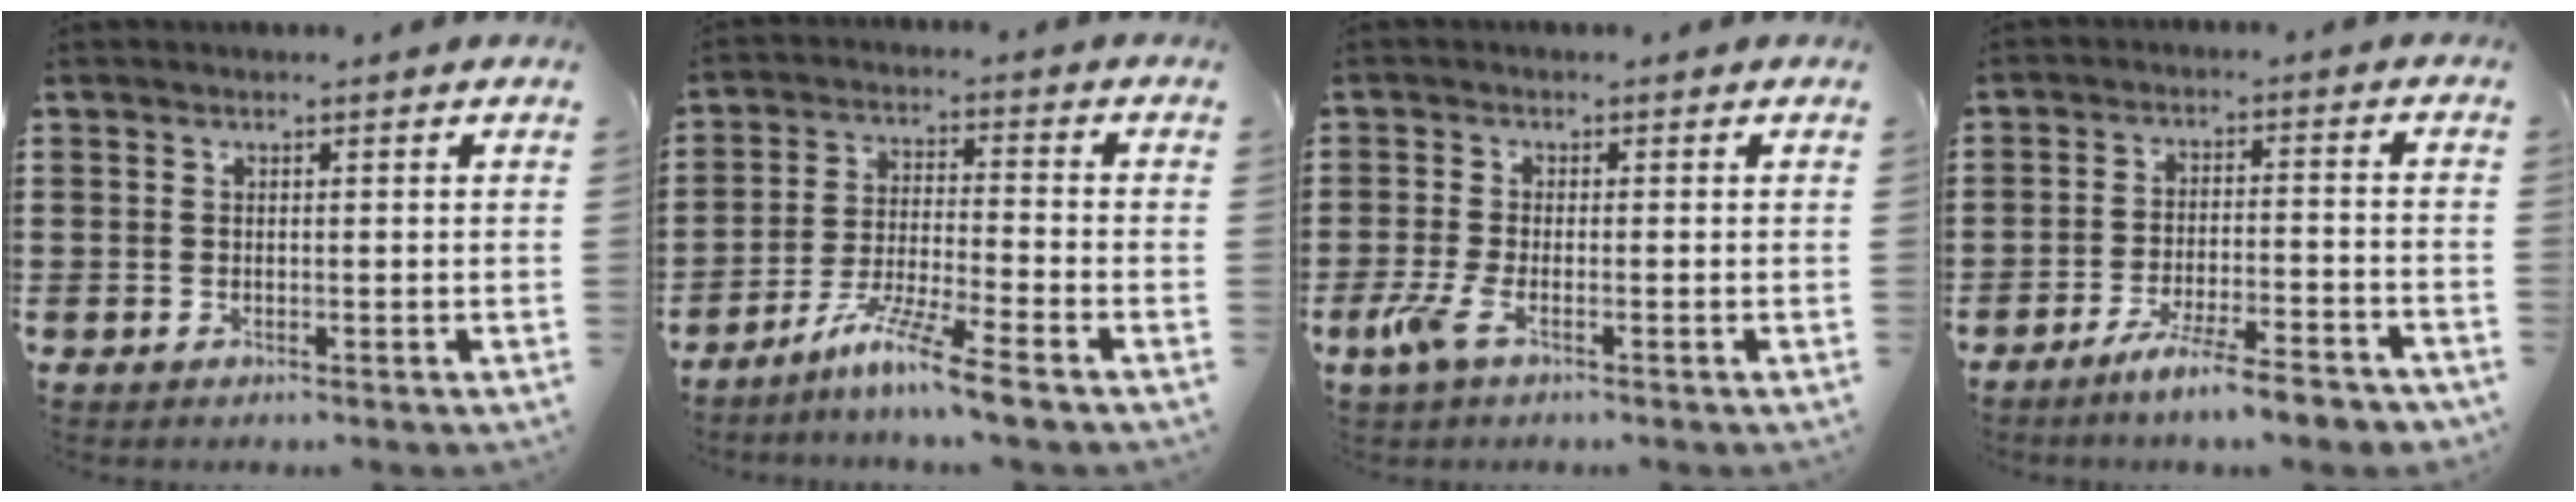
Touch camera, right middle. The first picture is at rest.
{"total": 8.0, "force": [-6.4, -0.4, 4.7], "torque": [-0.095, -0.012, -0.125]}
{"total": 3.8, "force": [-1.9, 0.9, 3.2], "torque": [-0.087, -0.015, -0.041]}
{"total": 6.9, "force": [-5.9, 0.0, 3.6], "torque": [-0.067, -0.011, -0.109]}